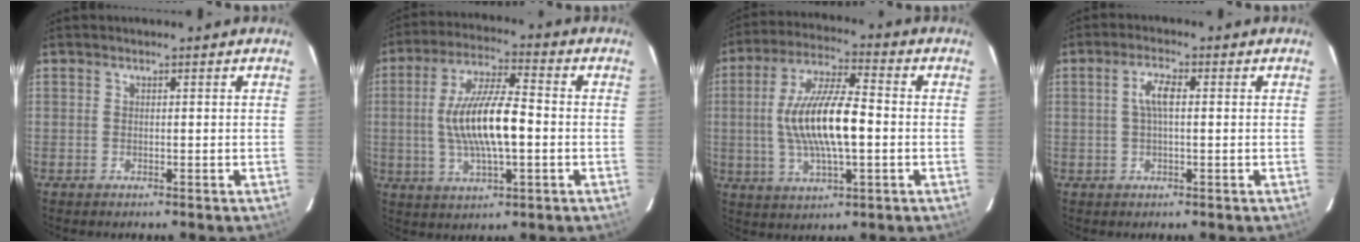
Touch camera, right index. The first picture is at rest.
{"total": 13.5, "force": [-1.1, 3.8, 12.9], "torque": [-0.249, 0.004, -0.017]}
{"total": 14.7, "force": [-0.9, 4.3, 14.0], "torque": [-0.271, 0.006, -0.016]}
{"total": 3.7, "force": [0.4, 1.0, 3.6], "torque": [-0.071, 0.008, 0.009]}